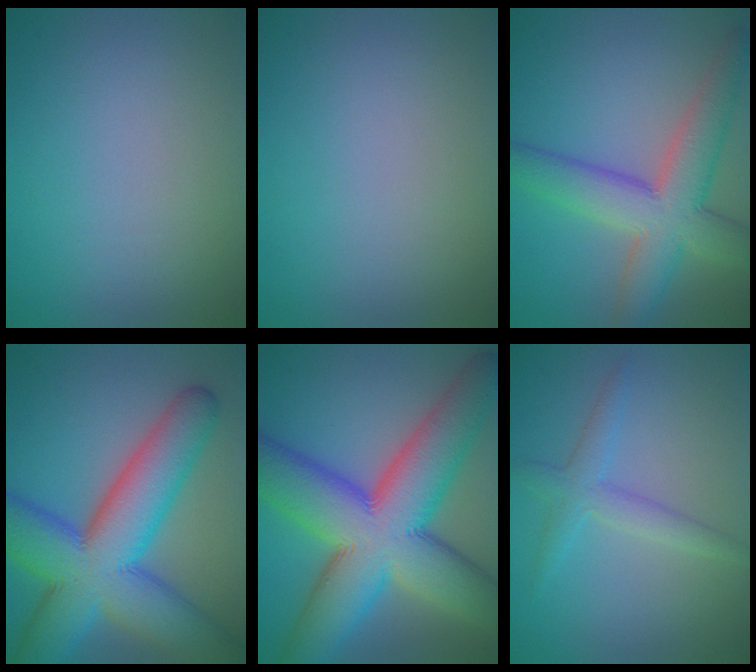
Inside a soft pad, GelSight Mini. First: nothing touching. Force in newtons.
{"total": 0.0}
{"total": 7.8, "press": 7.8, "slide": 0.3}
{"total": 13.7, "press": 13.7, "slide": 0.3}
{"total": 16.3, "press": 16.3, "slide": 0.4}
{"total": 2.6, "press": 2.6, "slide": 0.1}